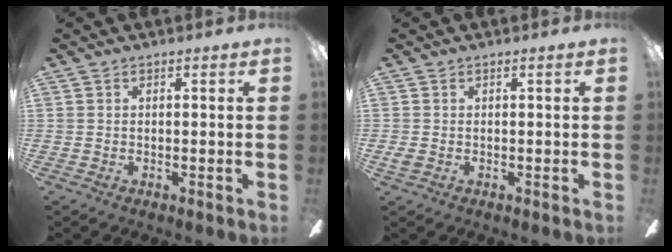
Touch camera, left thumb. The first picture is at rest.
{"total": 1.4, "force": [-0.5, 0.9, 0.9], "torque": [-0.016, 0.003, -0.009]}